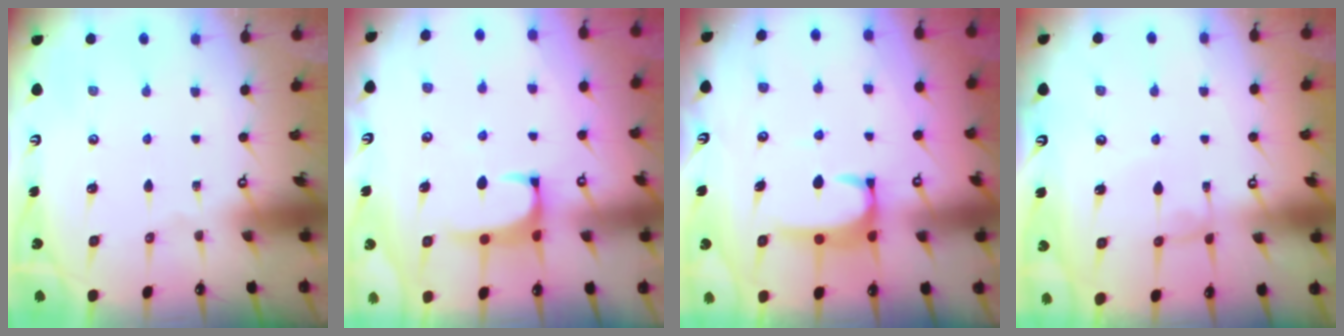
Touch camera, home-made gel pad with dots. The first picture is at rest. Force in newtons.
{"total": 1.2, "press": 1.0, "slide": 0.7}
{"total": 3.6, "press": 3.5, "slide": 0.9}
{"total": 0.0}